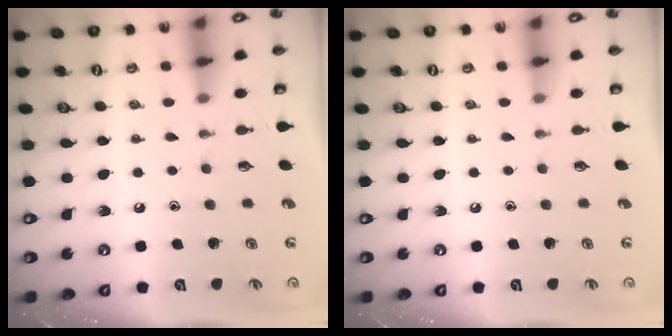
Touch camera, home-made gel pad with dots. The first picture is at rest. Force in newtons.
{"total": 0.0}